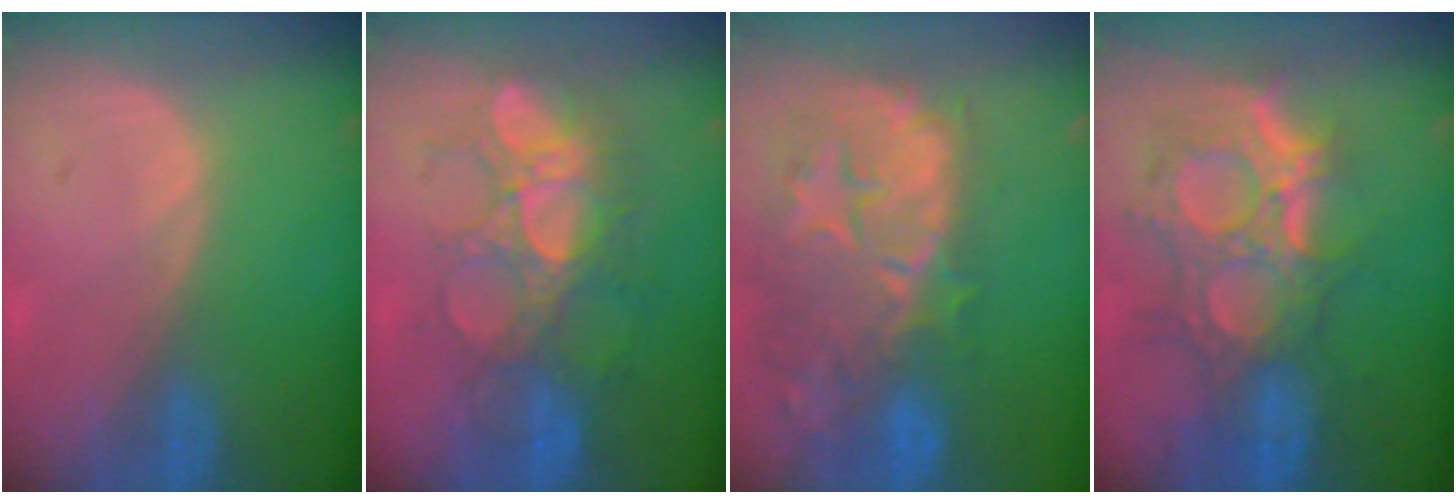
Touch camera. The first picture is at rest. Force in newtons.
{"total": 9.1, "press": 8.9, "slide": 1.9}
{"total": 14.2, "press": 12.0, "slide": 7.6}
{"total": 11.9, "press": 10.7, "slide": 5.3}